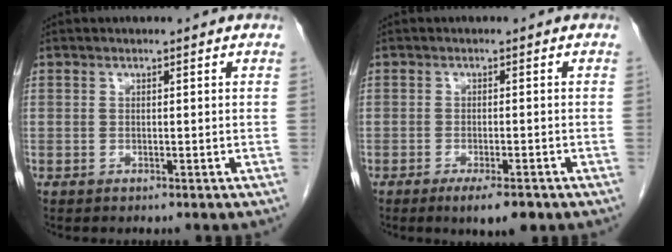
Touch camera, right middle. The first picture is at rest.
{"total": 4.8, "force": [-3.1, 0.8, 3.5], "torque": [-0.052, -0.008, -0.043]}